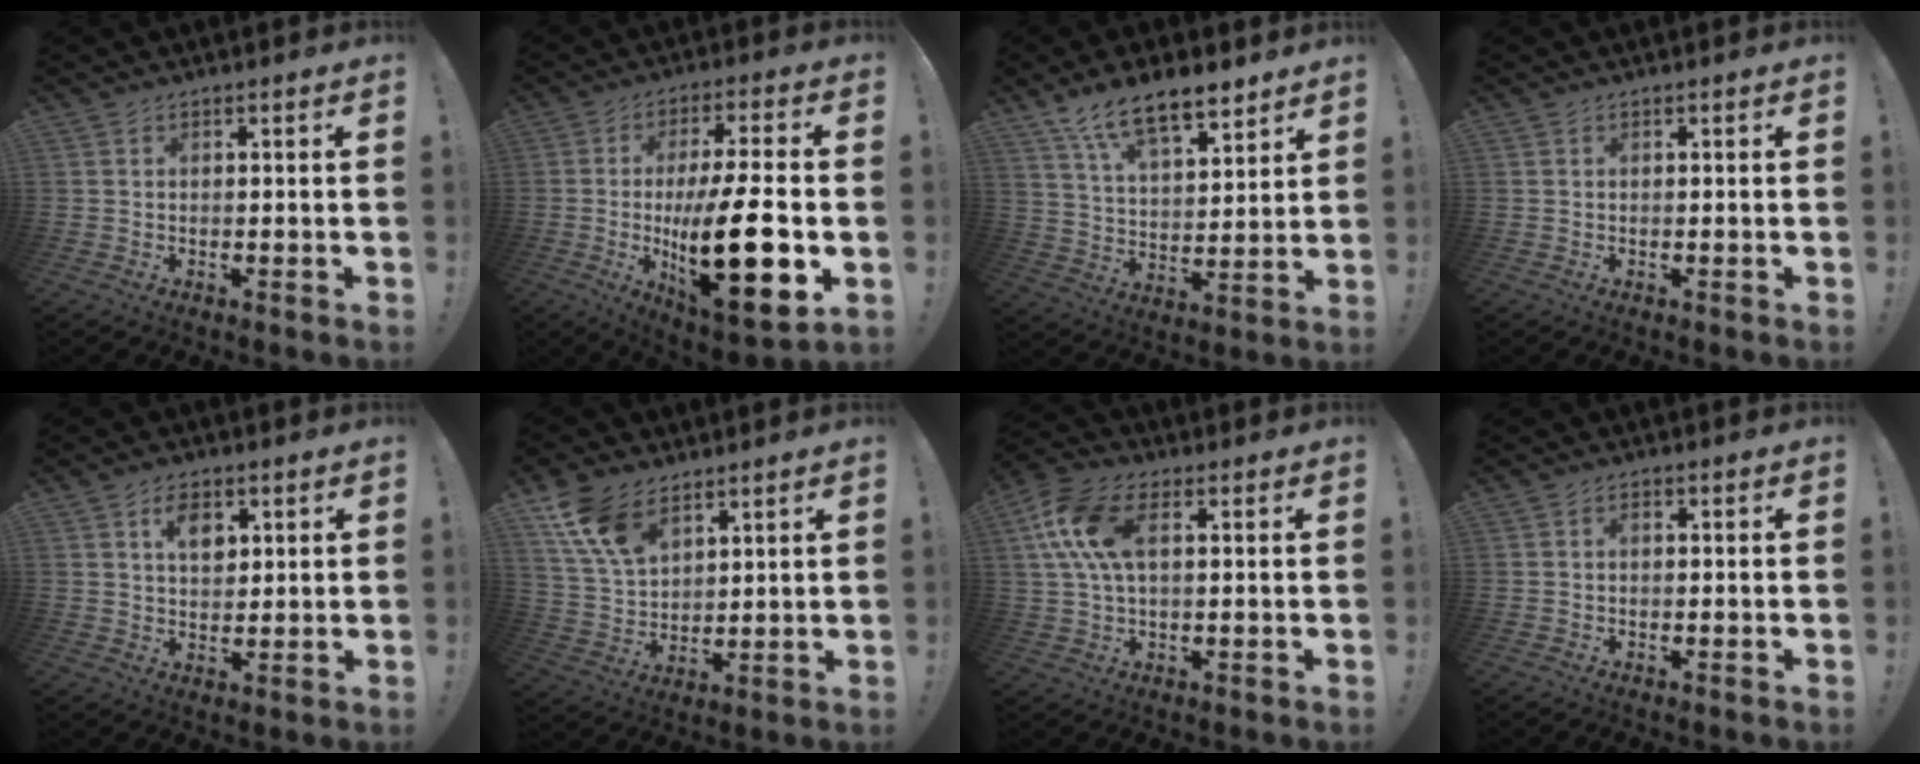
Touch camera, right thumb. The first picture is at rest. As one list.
[{"total": 23.8, "force": [-3.3, 7.5, 22.4], "torque": [-0.381, -0.006, -0.050]}, {"total": 13.2, "force": [9.8, 4.8, 7.5], "torque": [-0.131, -0.059, 0.176]}, {"total": 0.0}, {"total": 6.8, "force": [2.9, 4.3, 4.3], "torque": [-0.059, -0.008, 0.047]}, {"total": 12.8, "force": [8.1, 7.3, 6.8], "torque": [-0.137, -0.036, 0.158]}, {"total": 13.0, "force": [3.7, 7.3, 10.1], "torque": [-0.214, 0.004, 0.073]}, {"total": 1.0, "force": [-0.5, 0.6, 0.6], "torque": [-0.010, 0.004, -0.010]}]